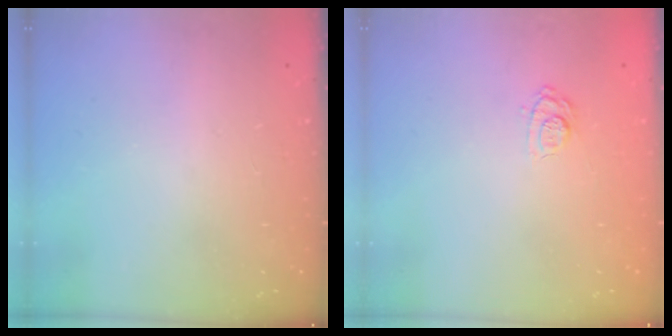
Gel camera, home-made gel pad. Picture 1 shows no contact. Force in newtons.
{"total": 7.6, "press": 7.5, "slide": 1.4}